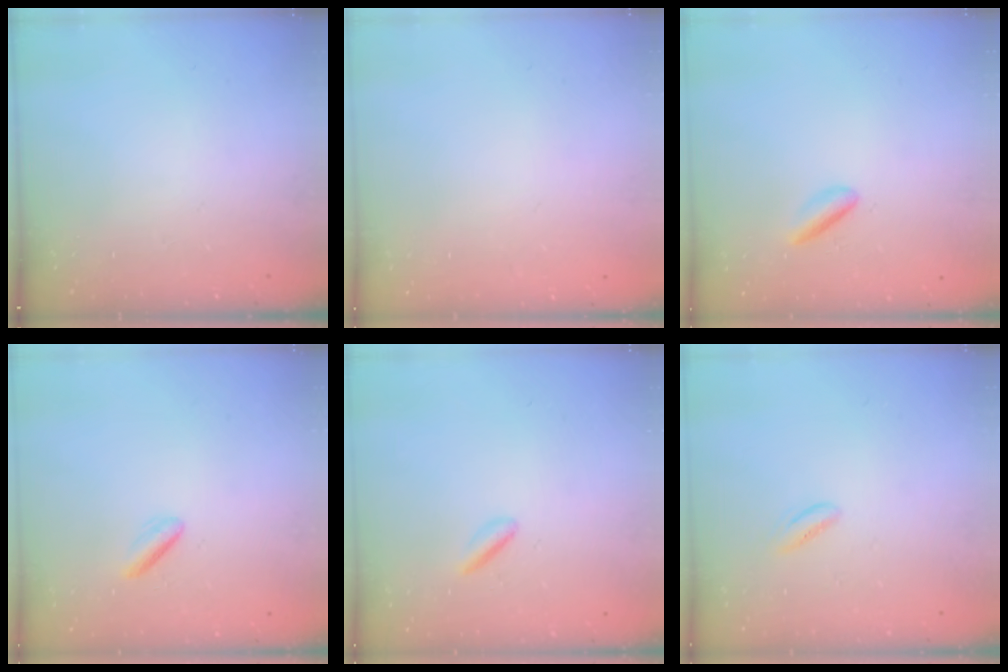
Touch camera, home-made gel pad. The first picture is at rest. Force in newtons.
{"total": 2.2, "press": 2.2, "slide": 0.1}
{"total": 2.0, "press": 1.9, "slide": 0.5}
{"total": 1.0, "press": 0.6, "slide": 0.8}
{"total": 0.9, "press": 0.7, "slide": 0.6}
{"total": 2.7, "press": 2.6, "slide": 0.8}